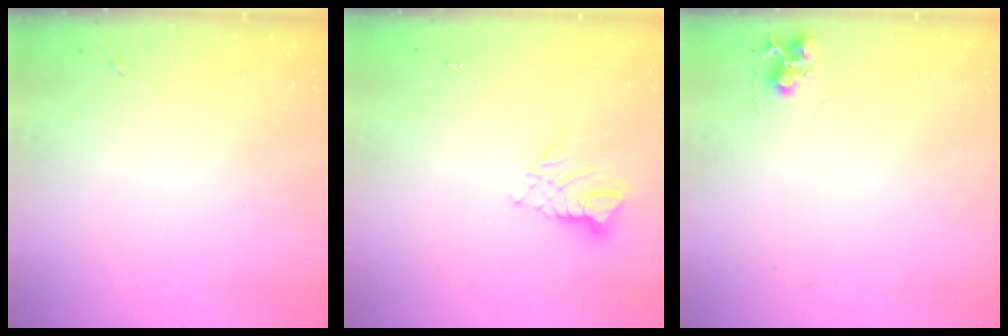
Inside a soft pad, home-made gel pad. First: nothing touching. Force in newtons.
{"total": 6.7, "press": 6.7, "slide": 0.5}
{"total": 6.9, "press": 6.9, "slide": 0.7}